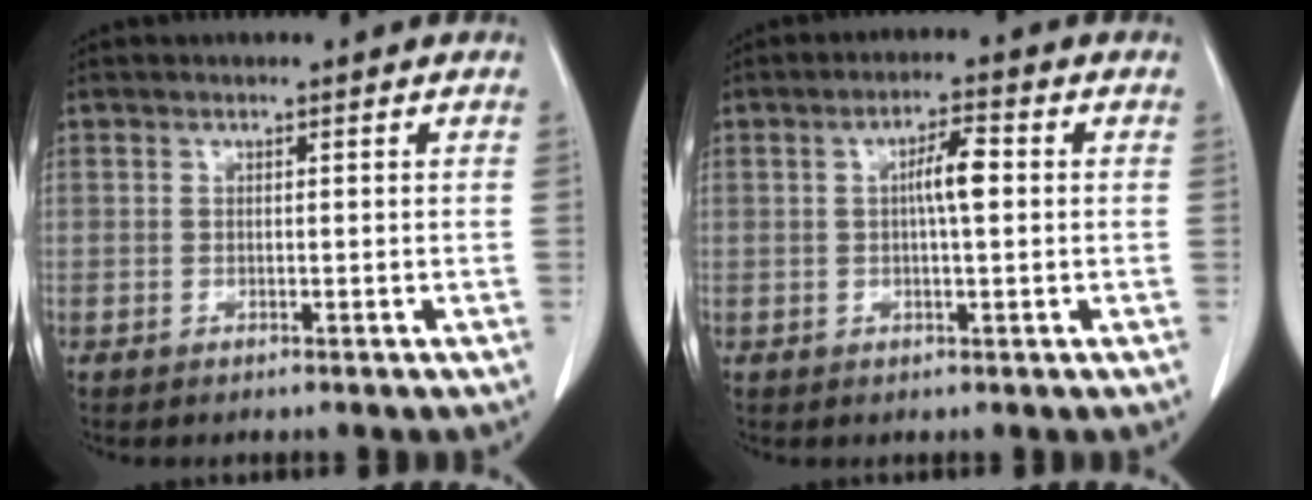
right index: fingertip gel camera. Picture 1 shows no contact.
{"total": 4.4, "force": [0.4, 0.8, 4.3], "torque": [-0.076, 0.008, 0.005]}